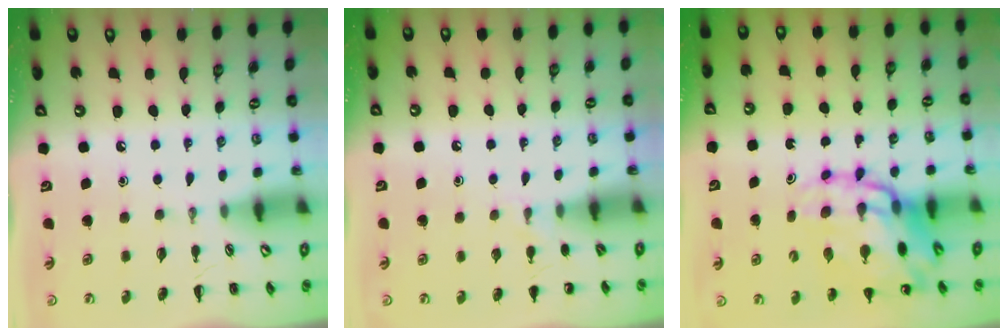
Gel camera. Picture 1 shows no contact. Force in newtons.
{"total": 3.8, "press": 3.6, "slide": 1.3}
{"total": 17.7, "press": 16.9, "slide": 5.1}